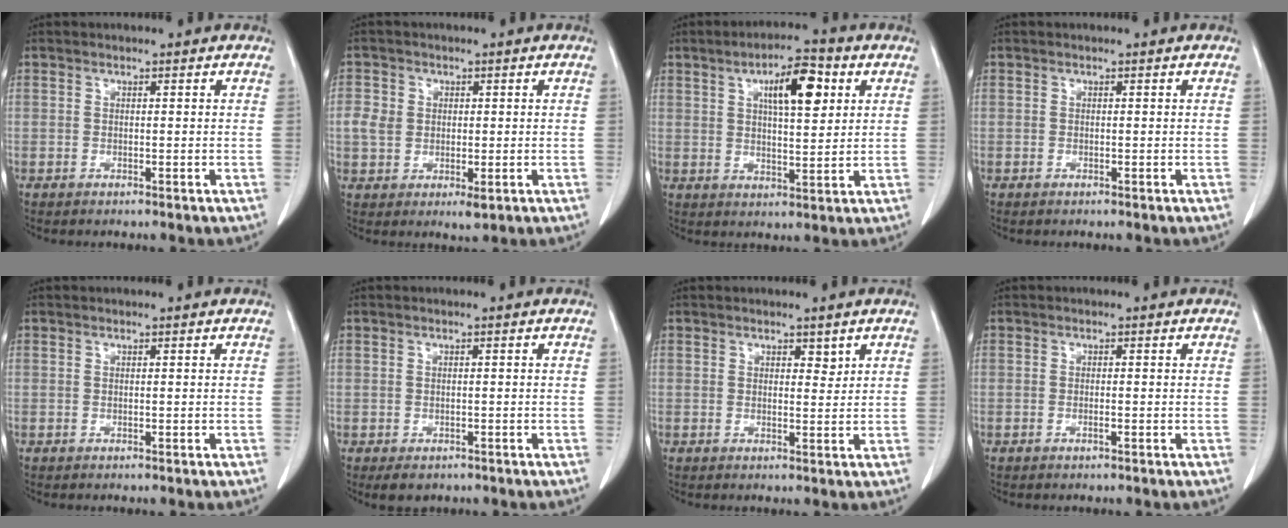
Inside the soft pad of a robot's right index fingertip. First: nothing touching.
{"total": 5.1, "force": [-0.1, 4.0, 3.2], "torque": [-0.055, 0.002, 0.002]}
{"total": 9.2, "force": [3.5, 2.8, 8.1], "torque": [-0.131, 0.014, 0.057]}
{"total": 0.0}
{"total": 0.0}
{"total": 2.9, "force": [-1.8, 1.9, 1.1], "torque": [-0.012, -0.001, -0.019]}
{"total": 1.6, "force": [1.1, 0.8, 0.8], "torque": [-0.008, -0.007, 0.015]}
{"total": 0.7, "force": [-0.4, 0.0, 0.6], "torque": [-0.015, 0.000, -0.005]}